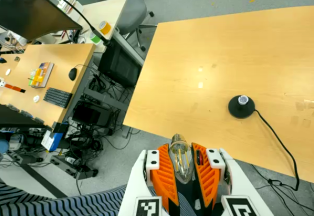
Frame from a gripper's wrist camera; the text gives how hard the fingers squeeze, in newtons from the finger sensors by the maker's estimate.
{"total": 20.5, "left": 24.0, "right": 17.1}